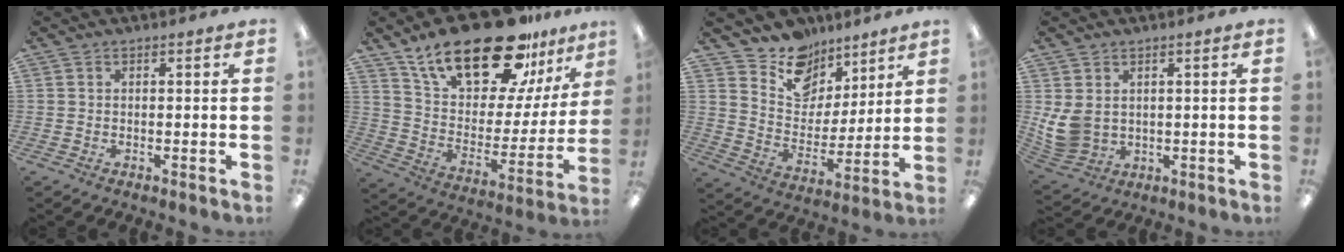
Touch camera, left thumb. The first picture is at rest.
{"total": 25.9, "force": [18.5, 10.2, 14.9], "torque": [-0.243, -0.116, 0.317]}
{"total": 12.4, "force": [10.0, 7.2, 1.7], "torque": [-0.042, -0.086, 0.191]}
{"total": 7.3, "force": [2.0, 5.7, 4.1], "torque": [-0.096, -0.009, 0.042]}